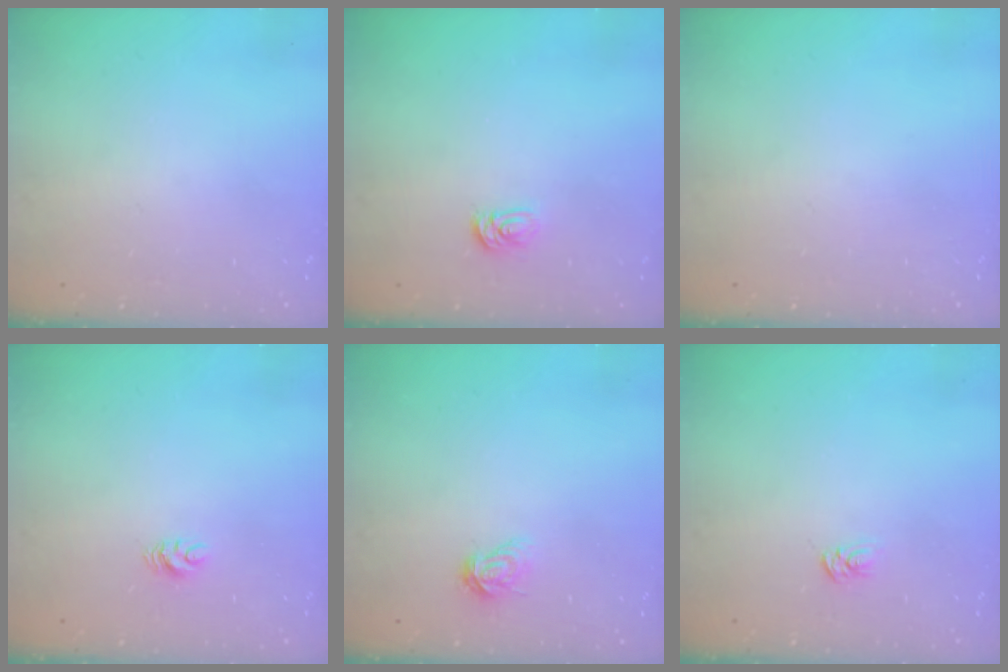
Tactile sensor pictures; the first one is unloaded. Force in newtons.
{"total": 2.6, "press": 2.6, "slide": 0.3}
{"total": 0.0}
{"total": 5.0, "press": 5.0, "slide": 0.4}
{"total": 6.0, "press": 6.0, "slide": 0.4}
{"total": 2.6, "press": 2.6, "slide": 0.3}